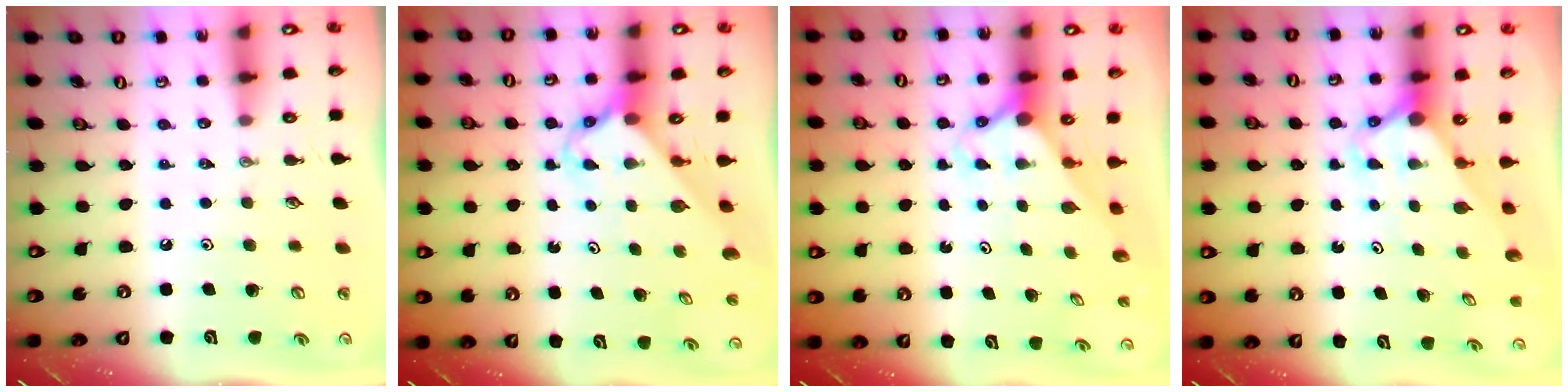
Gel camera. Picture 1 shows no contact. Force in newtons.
{"total": 2.5, "press": 2.5, "slide": 0.2}
{"total": 2.2, "press": 2.2, "slide": 0.1}
{"total": 3.0, "press": 3.0, "slide": 0.2}